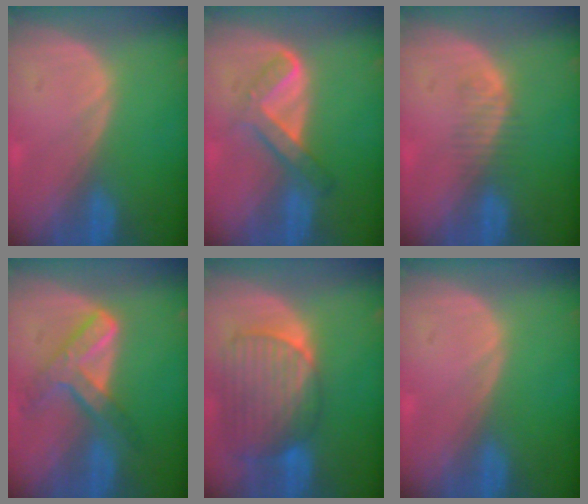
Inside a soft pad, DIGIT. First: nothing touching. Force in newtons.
{"total": 5.3, "press": 5.0, "slide": 1.6}
{"total": 2.2, "press": 2.0, "slide": 0.9}
{"total": 7.3, "press": 6.2, "slide": 3.8}
{"total": 10.3, "press": 8.7, "slide": 5.5}
{"total": 0.0}